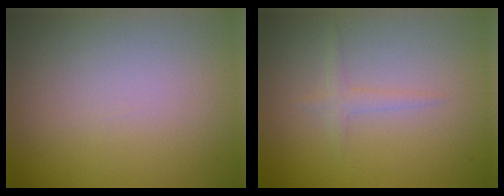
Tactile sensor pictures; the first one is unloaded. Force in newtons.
{"total": 1.1, "press": 1.1, "slide": 0.0}